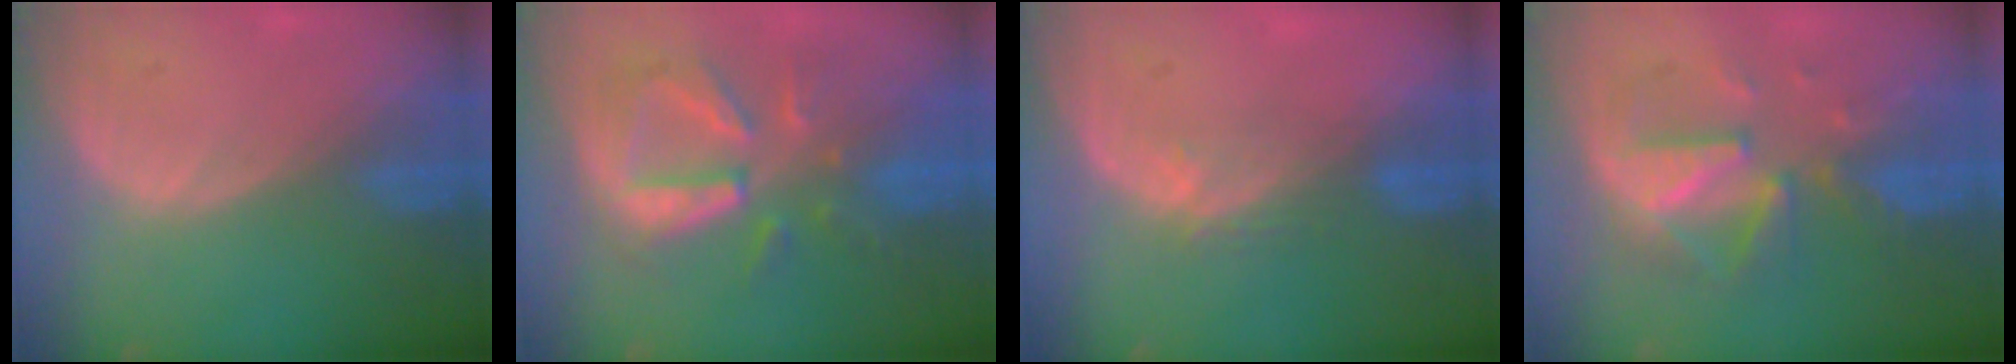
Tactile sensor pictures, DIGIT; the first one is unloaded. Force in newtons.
{"total": 9.5, "press": 8.8, "slide": 3.6}
{"total": 3.4, "press": 3.0, "slide": 1.7}
{"total": 8.0, "press": 8.0, "slide": 0.6}